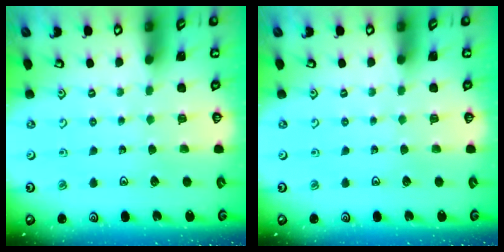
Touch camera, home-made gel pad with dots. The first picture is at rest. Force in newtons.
{"total": 0.0}